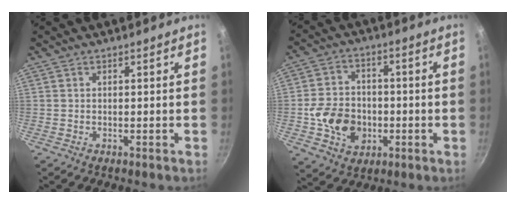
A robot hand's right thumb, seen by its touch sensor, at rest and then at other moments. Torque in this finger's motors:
{"motor_torque": [0.48, 1.46, 0.99, -0.15, 0.29]}